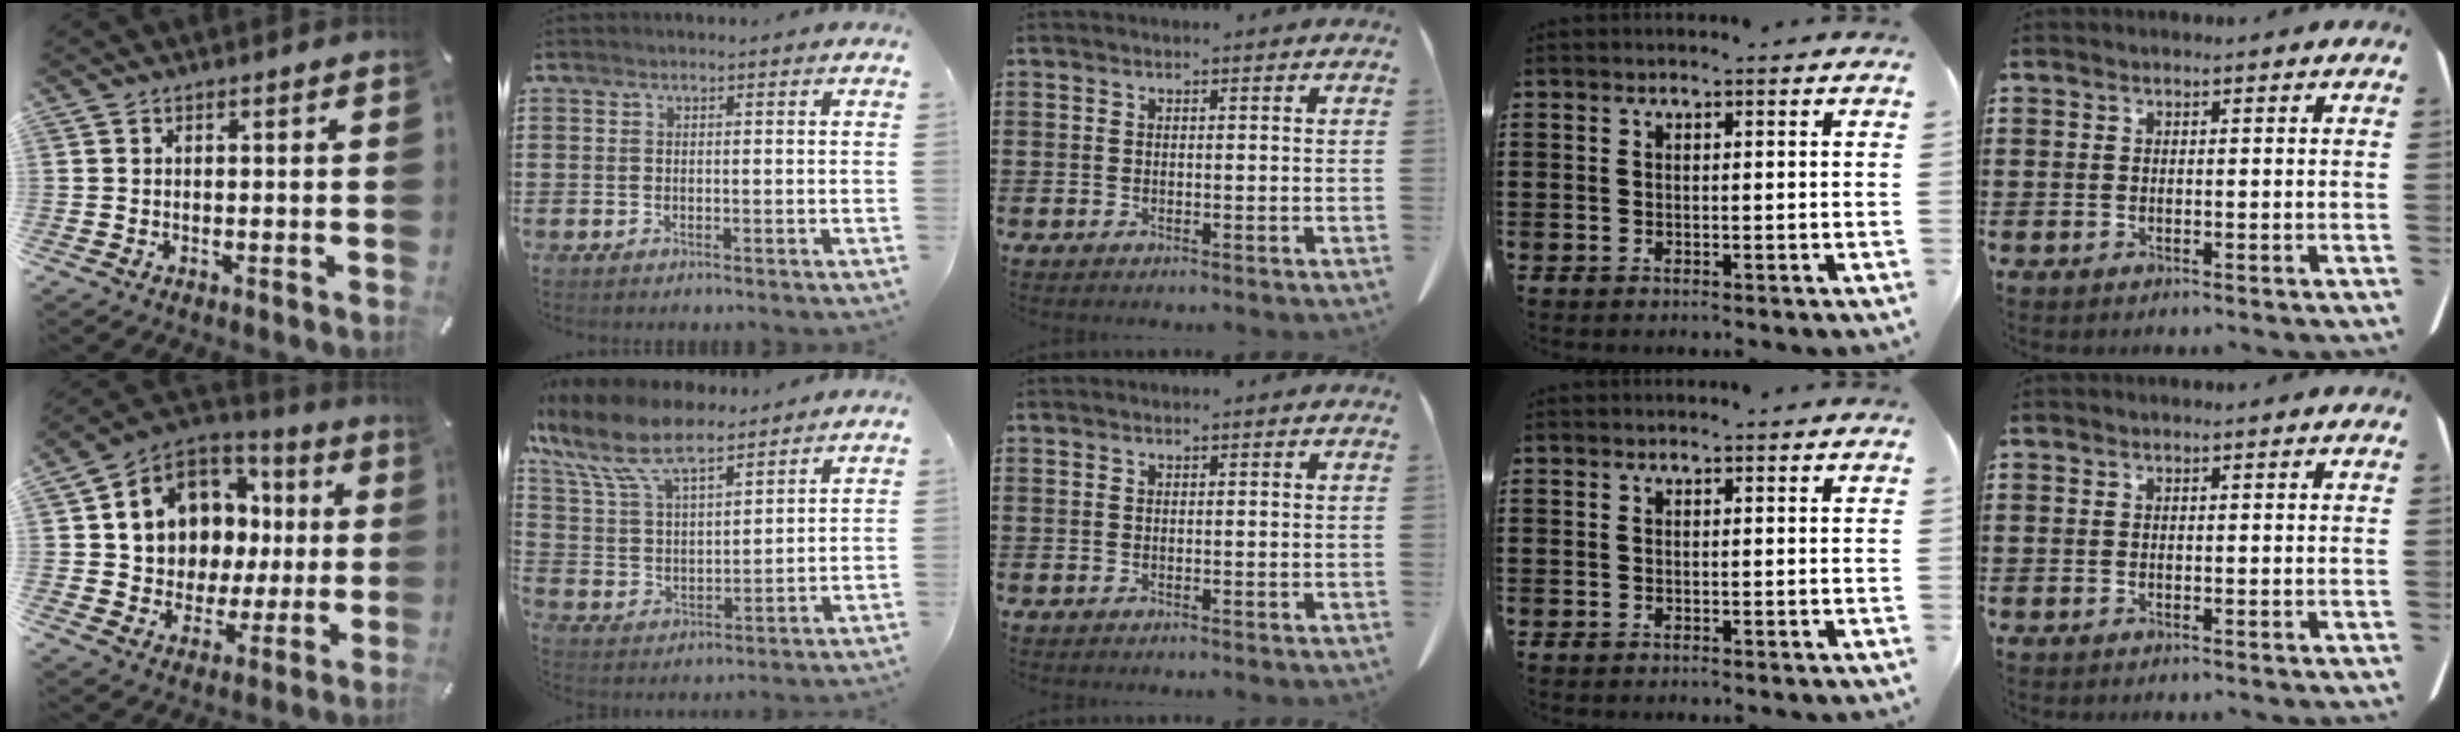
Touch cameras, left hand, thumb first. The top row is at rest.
{"thumb": {"total": 11.5, "force": [3.3, 10.3, 3.9], "torque": [-0.085, -0.036, 0.076]}, "index": {"total": 11.1, "force": [8.4, 3.9, 6.2], "torque": [-0.156, -0.027, 0.149]}}